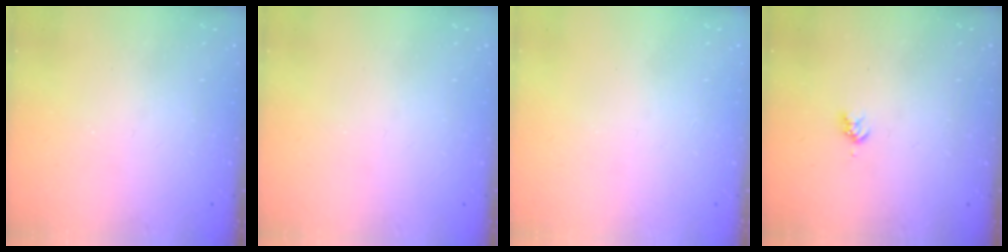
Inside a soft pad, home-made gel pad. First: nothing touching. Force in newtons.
{"total": 0.0}
{"total": 0.0}
{"total": 3.0, "press": 3.0, "slide": 0.4}